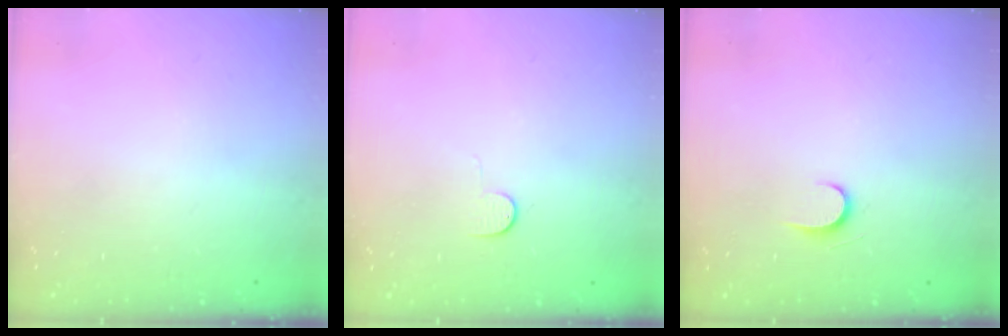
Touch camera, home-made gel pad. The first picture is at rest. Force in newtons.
{"total": 4.9, "press": 4.9, "slide": 0.5}
{"total": 4.9, "press": 4.8, "slide": 0.5}